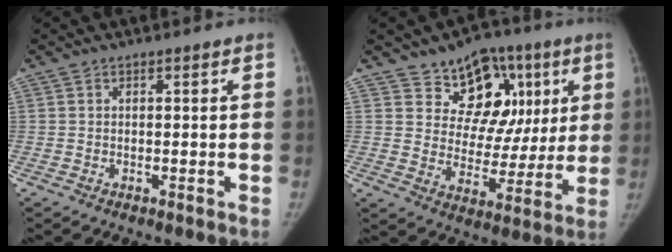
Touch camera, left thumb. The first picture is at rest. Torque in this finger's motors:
{"motor_torque": [0.93, 1.03, 0.17, -0.08, -0.01]}